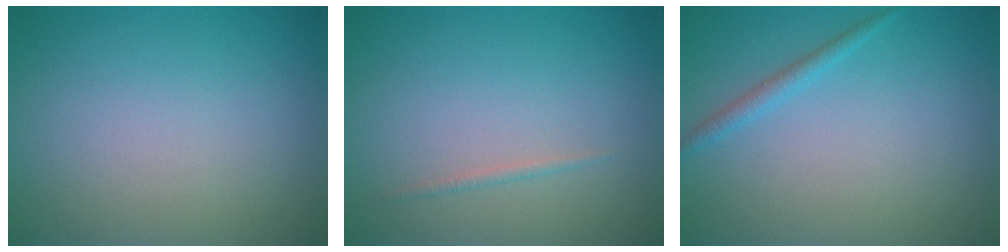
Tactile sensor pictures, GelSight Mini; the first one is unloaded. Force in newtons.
{"total": 0.6, "press": 0.6, "slide": 0.1}
{"total": 1.3, "press": 1.3, "slide": 0.1}